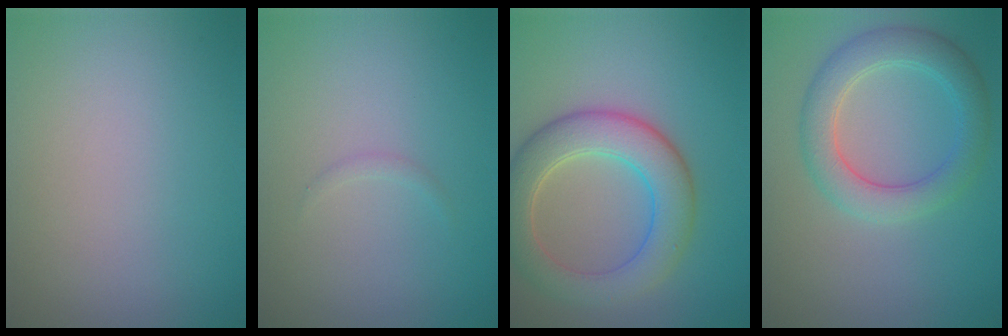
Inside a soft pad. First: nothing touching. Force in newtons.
{"total": 0.5, "press": 0.5, "slide": 0.0}
{"total": 6.4, "press": 6.4, "slide": 0.5}
{"total": 4.6, "press": 4.6, "slide": 0.2}